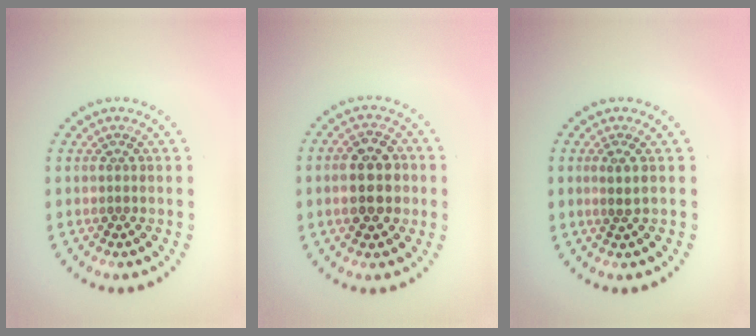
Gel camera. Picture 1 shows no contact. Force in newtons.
{"total": 4.5, "press": 4.4, "slide": 0.5}
{"total": 1.2, "press": 0.8, "slide": 0.8}